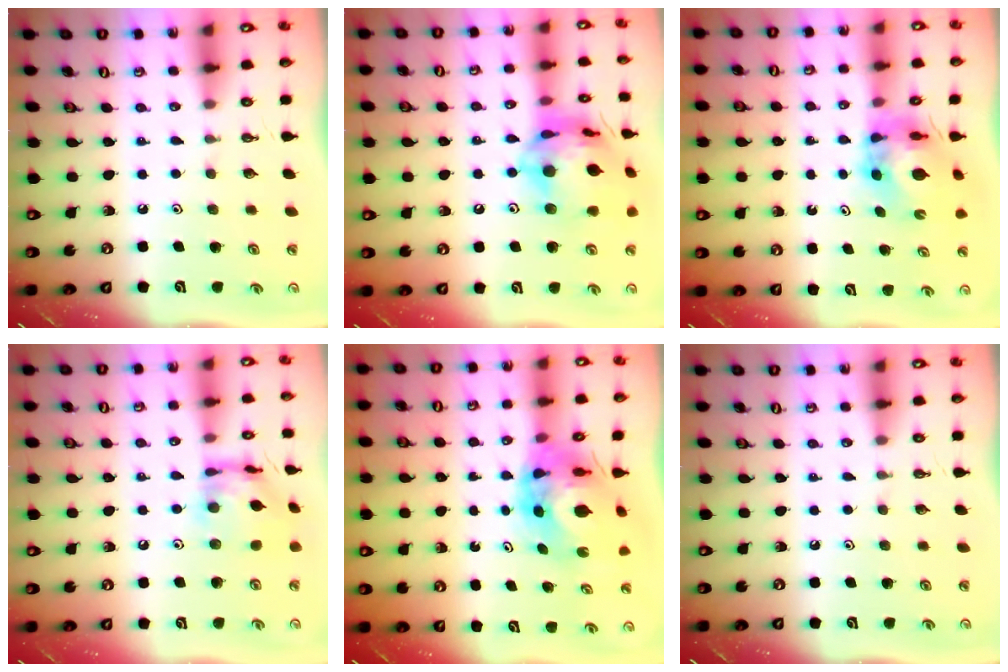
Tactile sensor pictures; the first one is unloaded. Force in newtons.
{"total": 21.2, "press": 21.0, "slide": 2.3}
{"total": 8.7, "press": 8.7, "slide": 0.9}
{"total": 13.2, "press": 13.2, "slide": 1.3}
{"total": 11.0, "press": 11.0, "slide": 1.0}
{"total": 0.0}